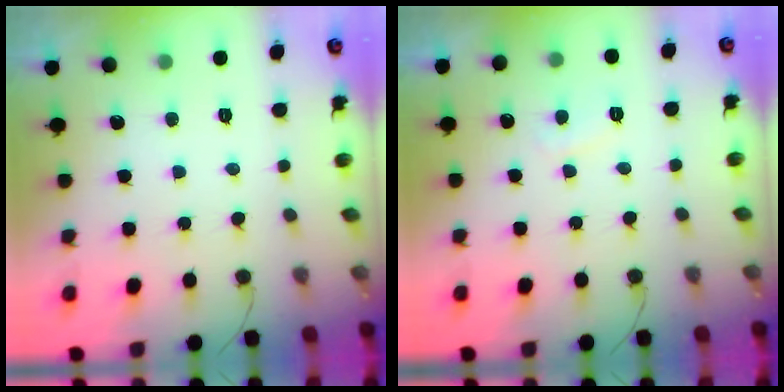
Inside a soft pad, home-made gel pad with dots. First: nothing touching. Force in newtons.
{"total": 2.0, "press": 1.9, "slide": 0.5}